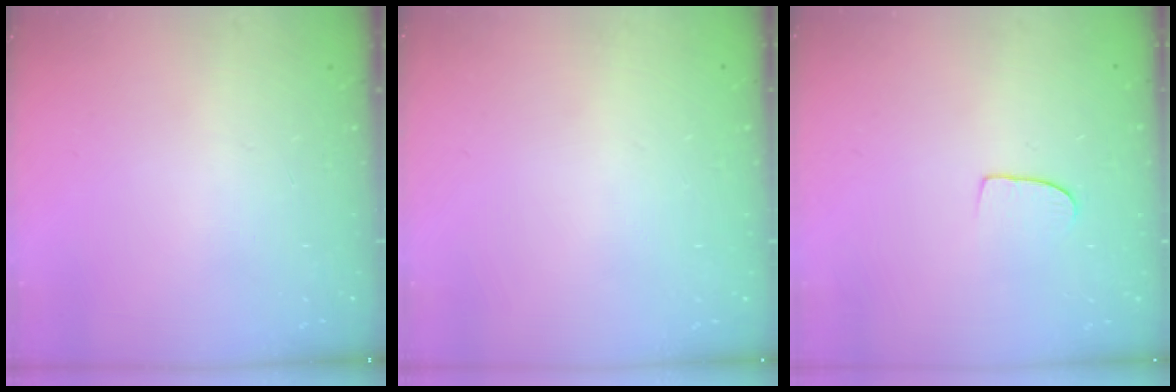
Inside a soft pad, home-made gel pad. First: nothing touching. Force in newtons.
{"total": 0.0}
{"total": 6.1, "press": 6.1, "slide": 0.4}